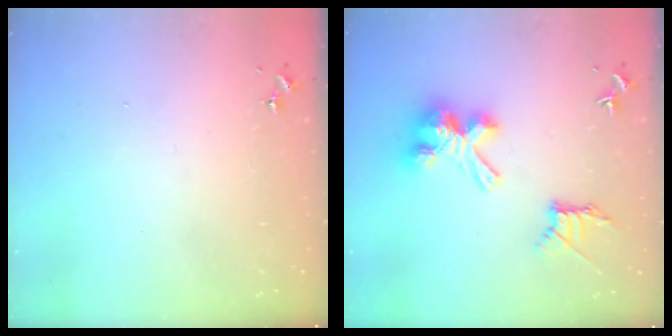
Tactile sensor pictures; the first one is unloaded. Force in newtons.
{"total": 16.8, "press": 16.8, "slide": 1.0}